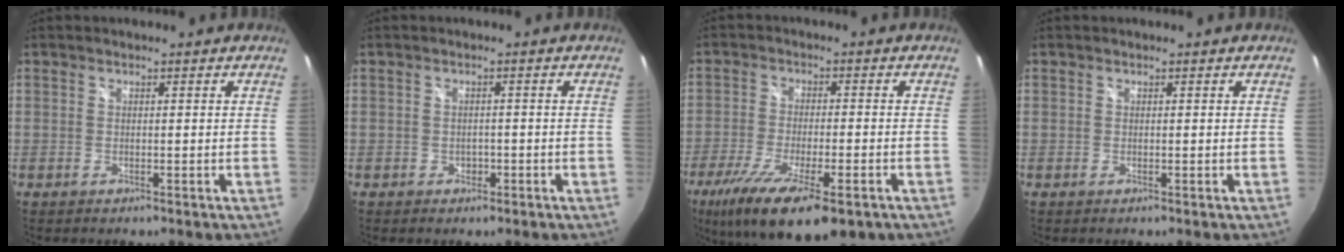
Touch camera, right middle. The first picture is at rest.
{"total": 2.0, "force": [-0.9, 1.7, 0.4], "torque": [-0.010, -0.001, -0.010]}
{"total": 17.8, "force": [-10.9, 5.4, 13.1], "torque": [-0.253, -0.064, -0.177]}
{"total": 0.0}